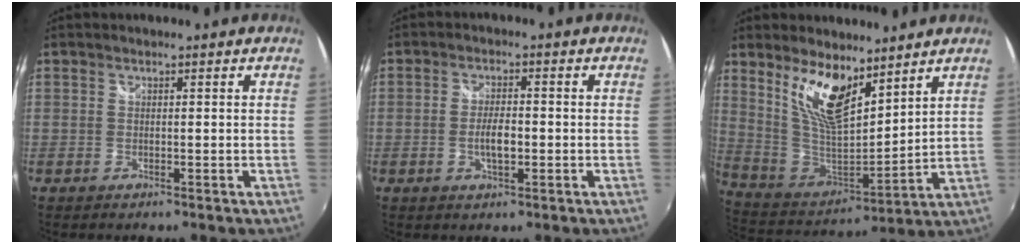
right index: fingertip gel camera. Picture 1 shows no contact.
{"total": 4.1, "force": [-1.0, 1.5, 3.7], "torque": [-0.072, -0.001, -0.016]}
{"total": 14.7, "force": [8.9, 5.8, 10.2], "torque": [-0.195, -0.006, 0.181]}